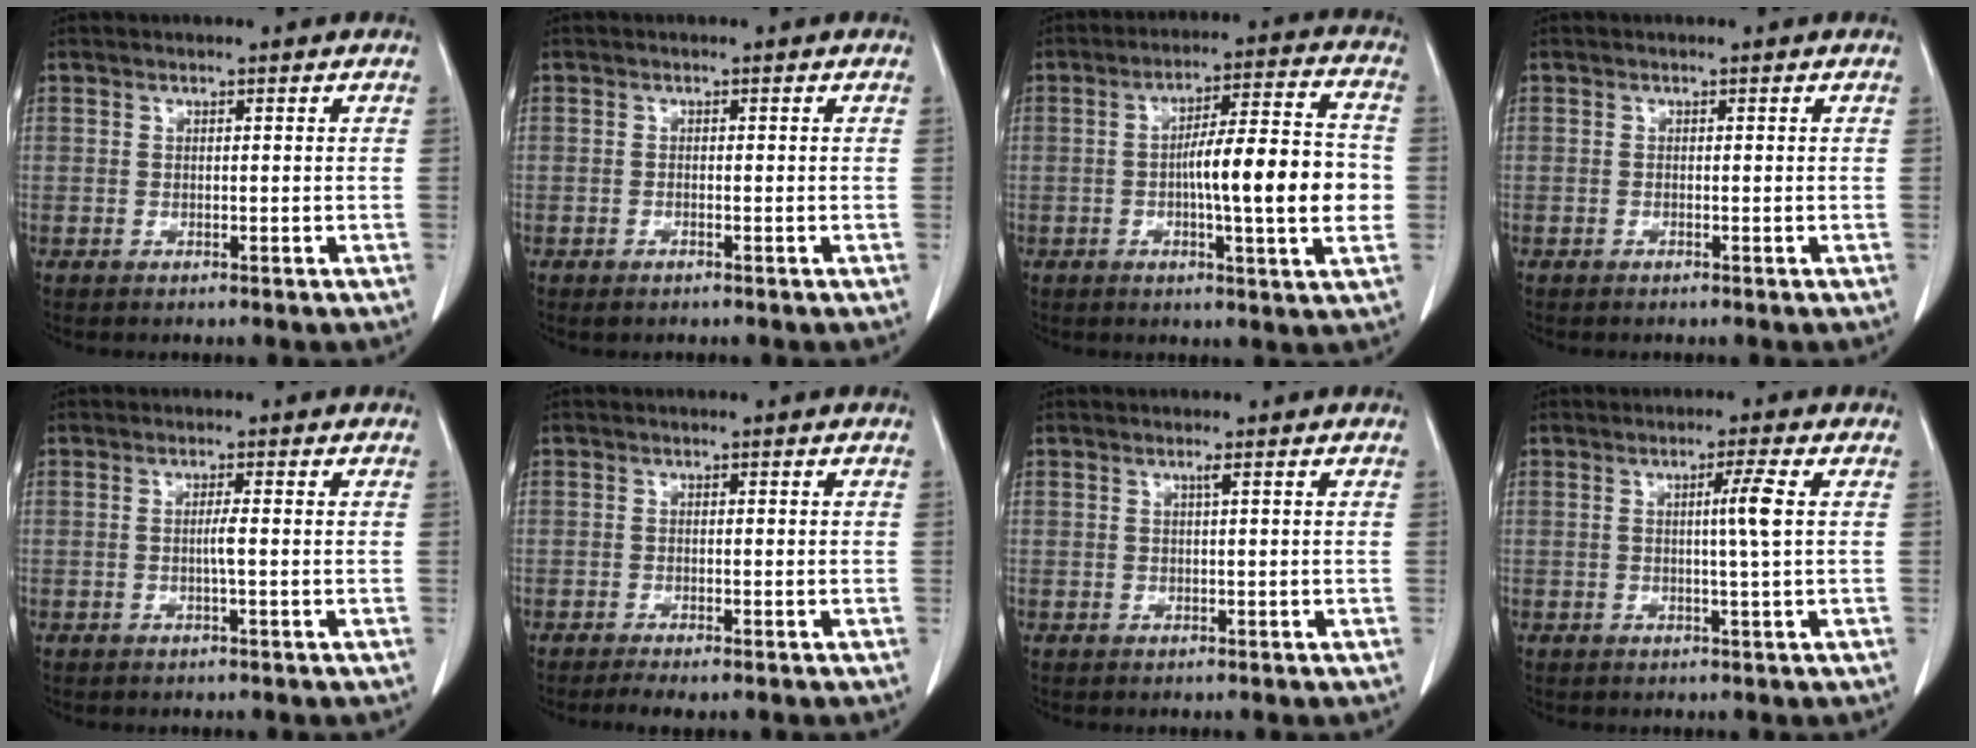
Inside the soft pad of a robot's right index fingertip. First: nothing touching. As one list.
[{"total": 0.7, "force": [-0.5, 0.3, 0.4], "torque": [-0.012, -0.002, -0.003]}, {"total": 13.9, "force": [-1.6, 1.2, 13.8], "torque": [-0.210, 0.012, -0.027]}, {"total": 0.0}, {"total": 1.6, "force": [-0.2, -0.2, 1.5], "torque": [-0.030, -0.001, -0.005]}, {"total": 3.0, "force": [-2.4, 0.3, 1.8], "torque": [-0.023, -0.007, -0.035]}, {"total": 0.6, "force": [0.2, -0.2, 0.5], "torque": [-0.013, -0.001, 0.008]}, {"total": 3.6, "force": [0.5, -0.9, 3.4], "torque": [-0.060, -0.003, 0.006]}]